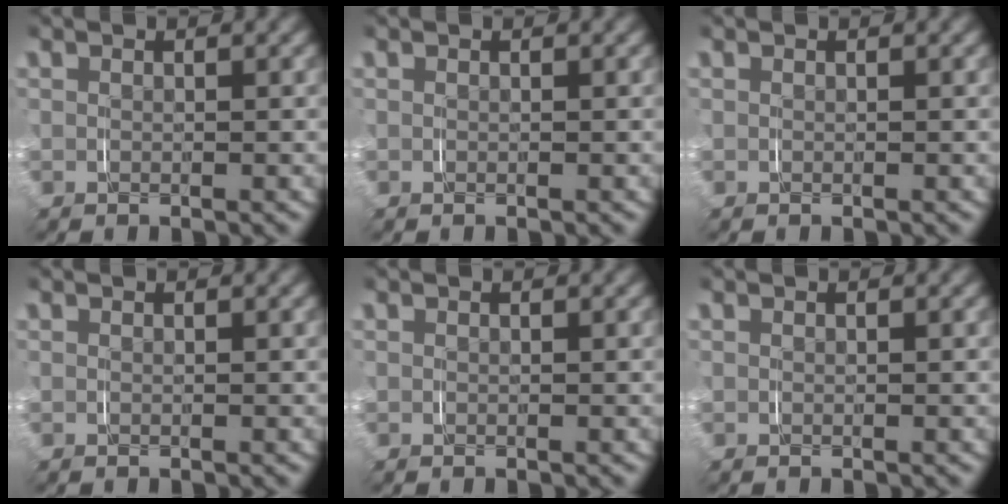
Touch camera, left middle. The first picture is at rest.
{"total": 0.0}
{"total": 0.0}
{"total": 0.0}
{"total": 0.0}
{"total": 0.0}